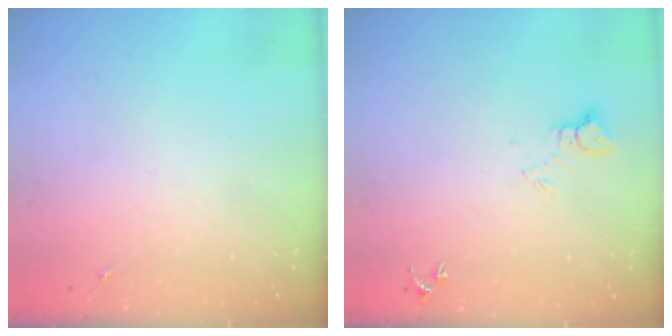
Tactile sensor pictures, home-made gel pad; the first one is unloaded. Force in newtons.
{"total": 3.9, "press": 3.8, "slide": 0.4}